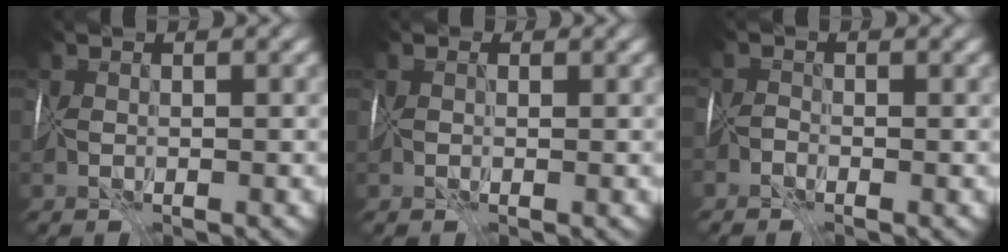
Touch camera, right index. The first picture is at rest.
{"total": 0.7, "force": [0.1, 0.7, 0.2], "torque": [-0.002, 0.002, -0.001]}
{"total": 0.9, "force": [-0.7, -0.5, -0.3], "torque": [0.005, 0.005, -0.019]}